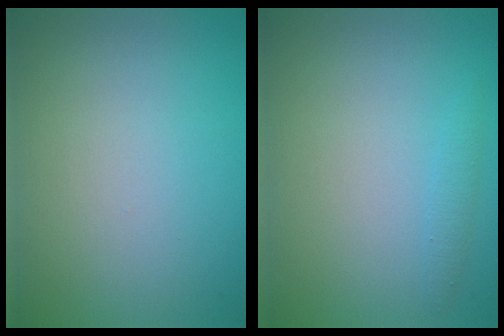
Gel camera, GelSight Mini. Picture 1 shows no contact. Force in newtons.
{"total": 0.9, "press": 0.9, "slide": 0.0}